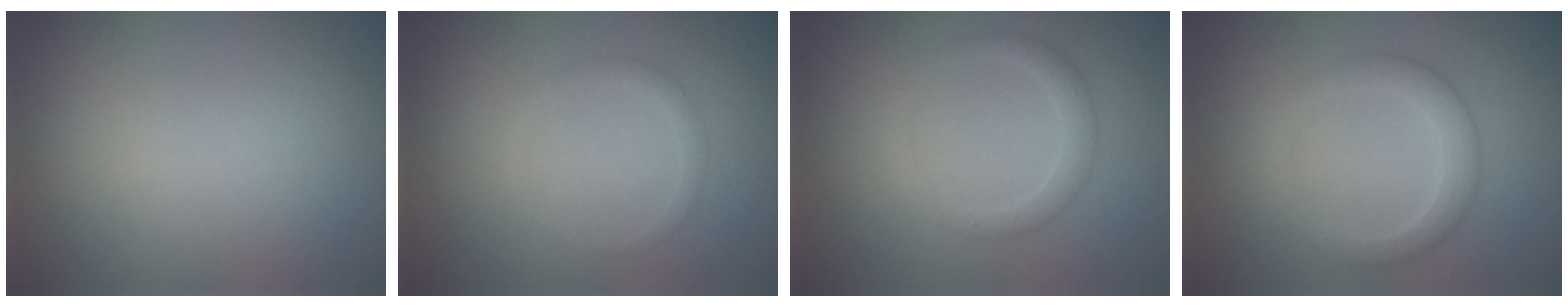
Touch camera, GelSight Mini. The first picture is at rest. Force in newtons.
{"total": 1.1, "press": 1.1, "slide": 0.1}
{"total": 2.0, "press": 2.0, "slide": 0.1}
{"total": 2.9, "press": 2.9, "slide": 0.2}